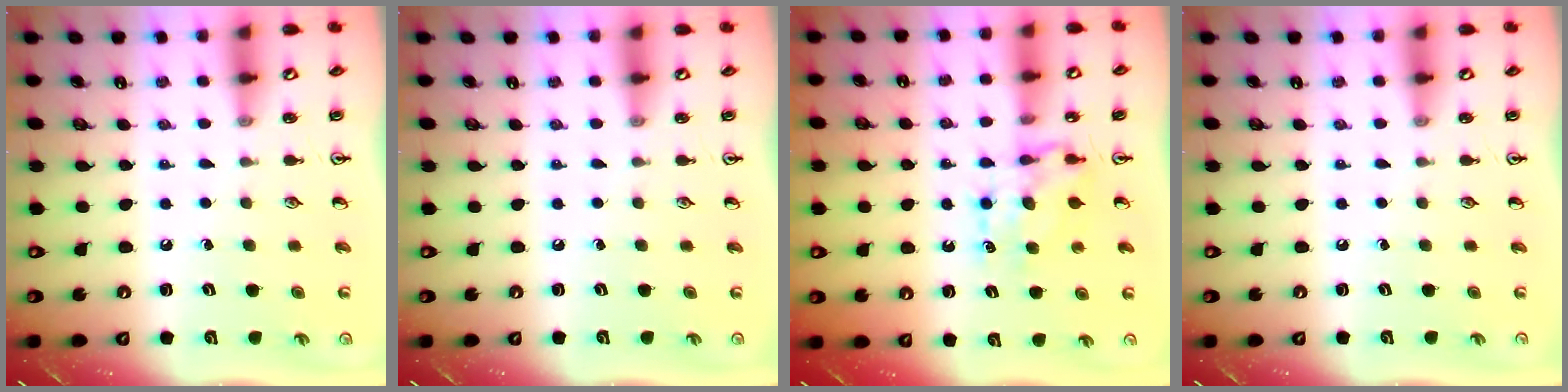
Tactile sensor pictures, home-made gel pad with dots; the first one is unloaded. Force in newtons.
{"total": 0.0}
{"total": 7.3, "press": 7.3, "slide": 0.7}
{"total": 0.0}